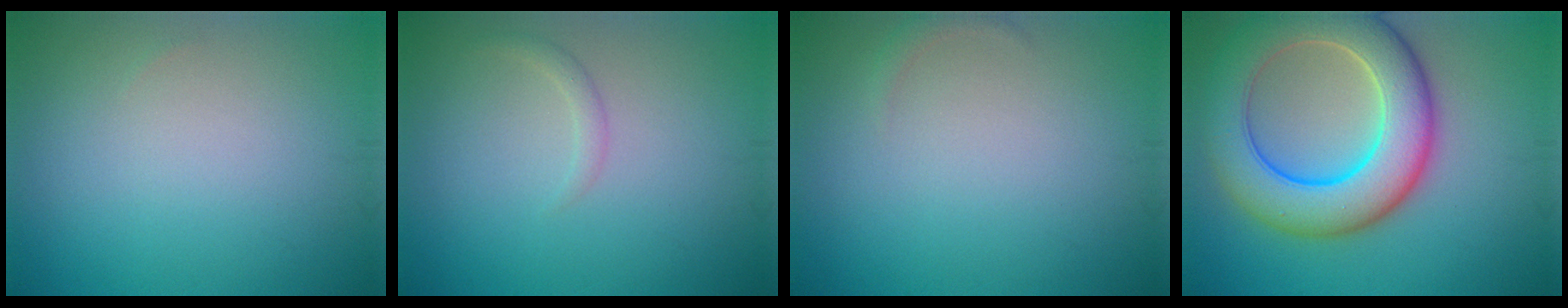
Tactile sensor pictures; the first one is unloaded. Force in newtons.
{"total": 1.0, "press": 1.0, "slide": 0.0}
{"total": 0.7, "press": 0.7, "slide": 0.1}
{"total": 10.3, "press": 10.3, "slide": 0.6}